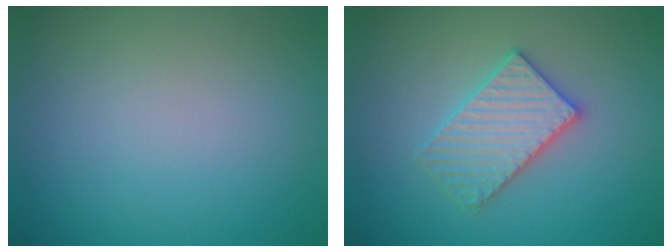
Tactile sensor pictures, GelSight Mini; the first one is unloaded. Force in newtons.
{"total": 3.4, "press": 3.4, "slide": 0.5}